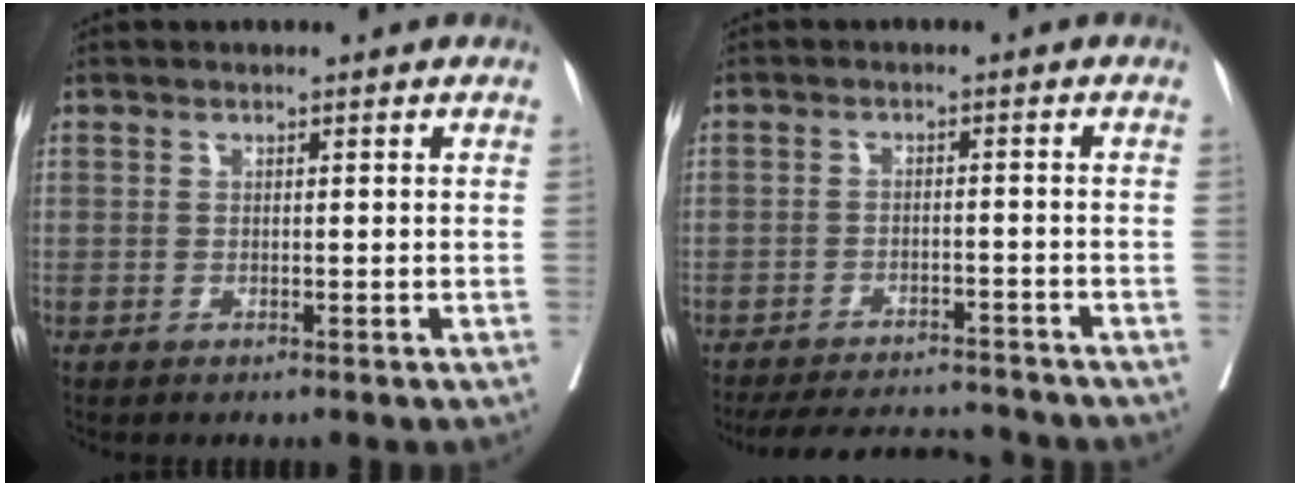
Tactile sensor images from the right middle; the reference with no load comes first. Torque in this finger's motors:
{"motor_torque": [0.09, -0.11, 0.05, 0.03]}